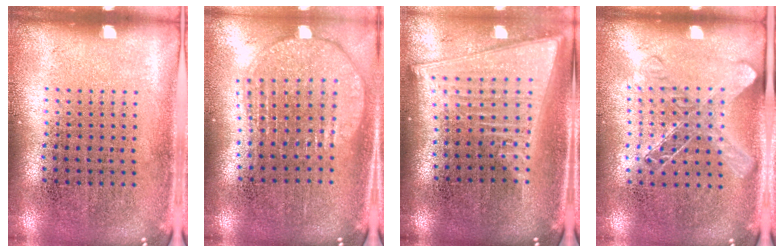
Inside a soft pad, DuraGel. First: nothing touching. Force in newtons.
{"total": 1.9, "press": 1.7, "slide": 1.0}
{"total": 2.2, "press": 1.8, "slide": 1.2}
{"total": 1.3, "press": 1.2, "slide": 0.7}